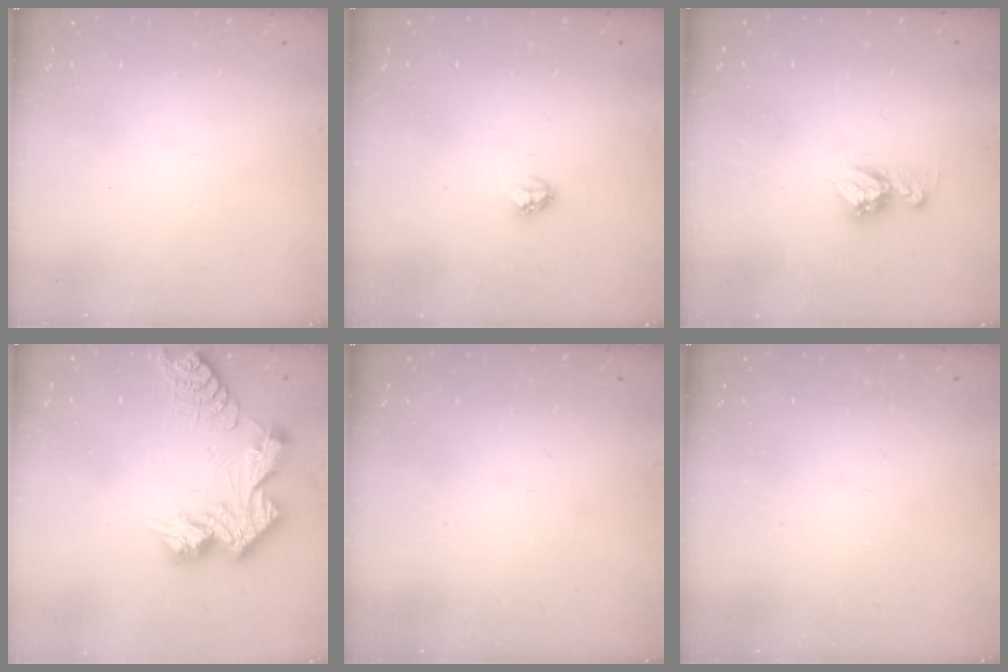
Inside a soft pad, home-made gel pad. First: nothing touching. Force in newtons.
{"total": 2.8, "press": 2.8, "slide": 0.3}
{"total": 8.4, "press": 8.4, "slide": 0.7}
{"total": 13.3, "press": 13.3, "slide": 1.3}
{"total": 0.0}
{"total": 0.0}